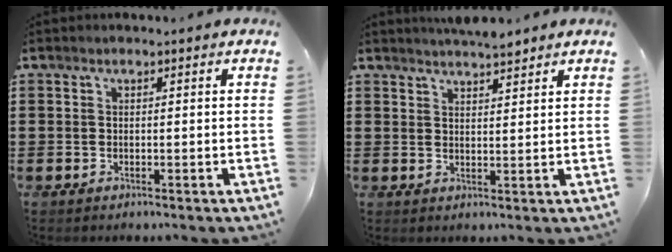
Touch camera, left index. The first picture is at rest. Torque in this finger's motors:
{"motor_torque": [0.19, -0.25, 0.05, 0.02]}